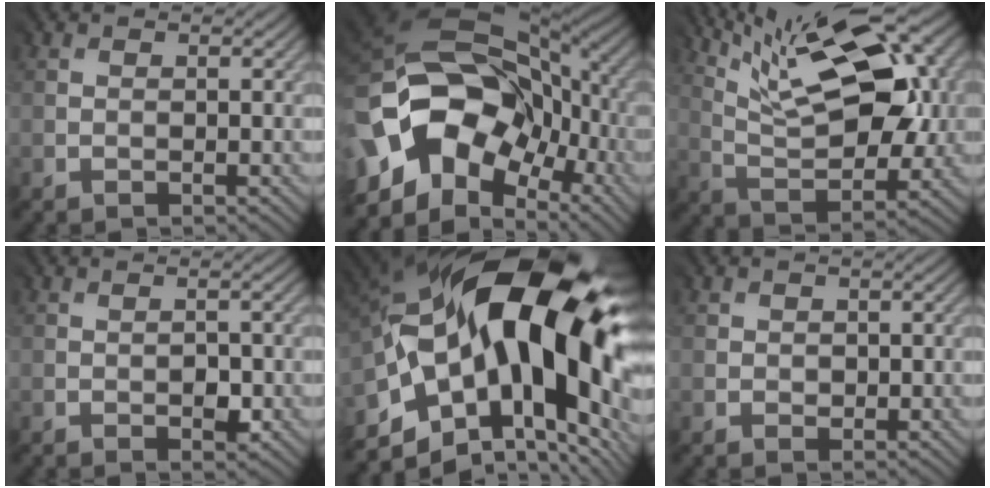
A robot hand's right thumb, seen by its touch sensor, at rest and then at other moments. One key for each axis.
{"total": 16.0, "fx": -4.2, "fy": 11.4, "fz": 10.5, "tx": -0.227, "ty": -0.019, "tz": -0.071}
{"total": 16.5, "fx": 9.1, "fy": 5.8, "fz": 12.5, "tx": -0.239, "ty": 0.012, "tz": 0.148}
{"total": 1.4, "fx": -0.7, "fy": 0.3, "fz": 1.2, "tx": -0.024, "ty": -0.004, "tz": -0.006}
{"total": 20.7, "fx": 0.6, "fy": 11.2, "fz": 17.4, "tx": -0.341, "ty": -0.019, "tz": 0.009}
{"total": 0.7, "fx": 0.3, "fy": 0.6, "fz": 0.0, "tx": 0.000, "ty": -0.001, "tz": 0.005}